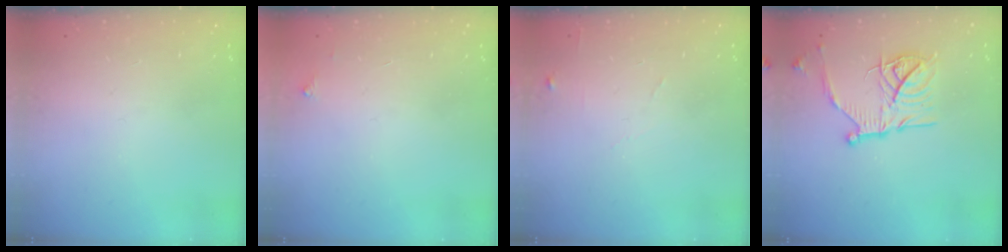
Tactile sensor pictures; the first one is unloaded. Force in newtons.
{"total": 2.5, "press": 2.5, "slide": 0.4}
{"total": 4.6, "press": 4.6, "slide": 0.6}
{"total": 18.0, "press": 18.0, "slide": 1.5}